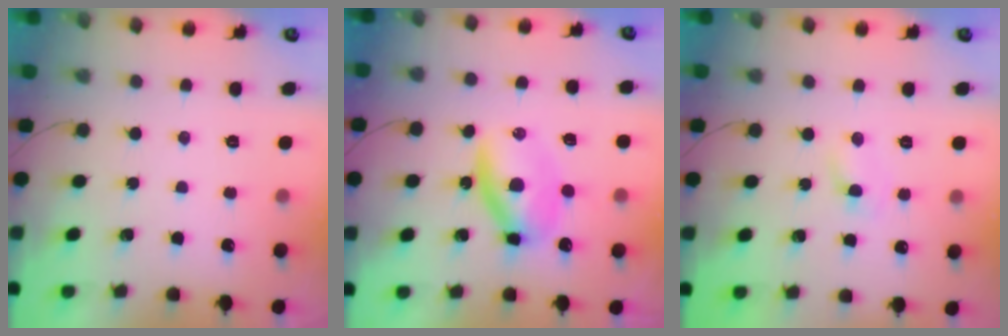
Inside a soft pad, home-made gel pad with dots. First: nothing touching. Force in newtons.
{"total": 6.6, "press": 6.6, "slide": 0.2}
{"total": 4.5, "press": 4.3, "slide": 1.3}